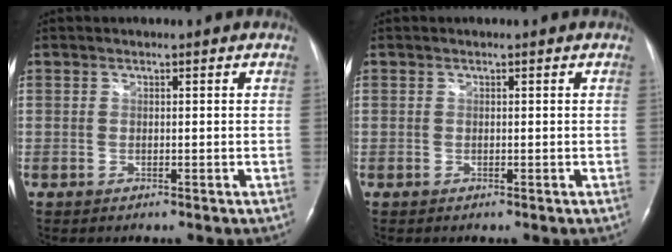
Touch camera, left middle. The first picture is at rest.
{"total": 0.0}